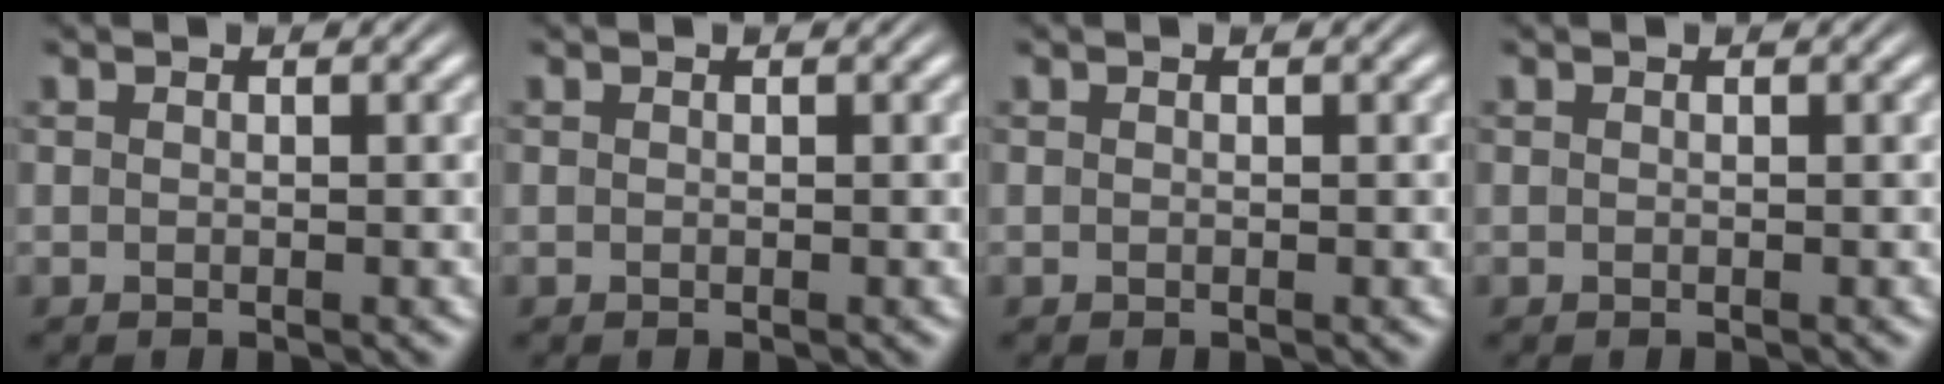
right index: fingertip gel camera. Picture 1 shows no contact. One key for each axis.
{"total": 0.0}
{"total": 0.0}
{"total": 0.0}